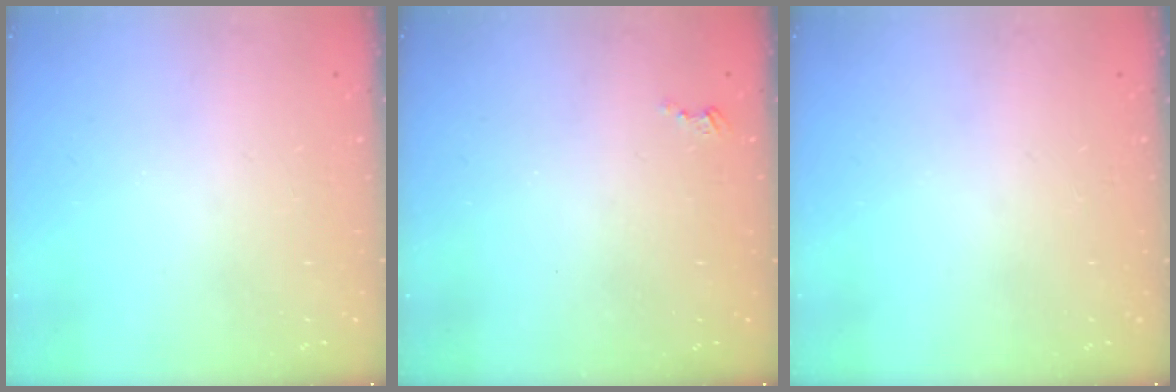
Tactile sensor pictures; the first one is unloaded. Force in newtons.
{"total": 2.5, "press": 2.5, "slide": 0.3}
{"total": 0.0}